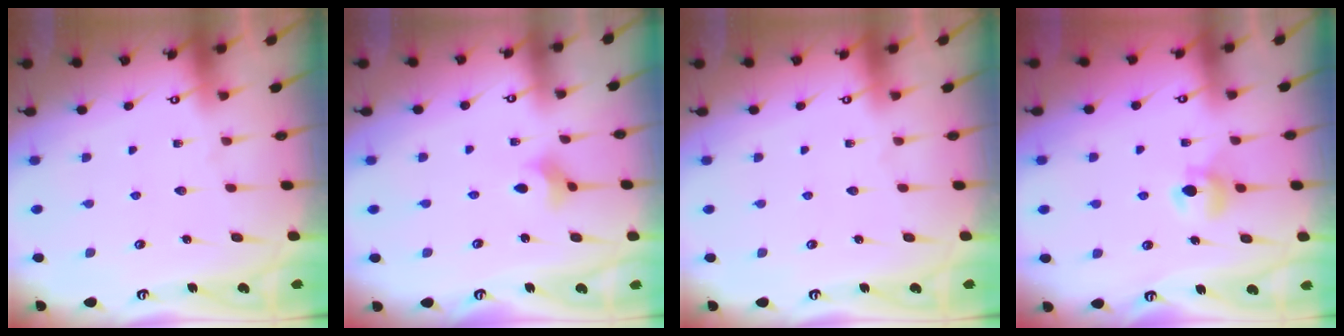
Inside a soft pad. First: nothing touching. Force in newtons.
{"total": 2.2, "press": 2.2, "slide": 0.2}
{"total": 0.0}
{"total": 6.0, "press": 6.0, "slide": 0.8}